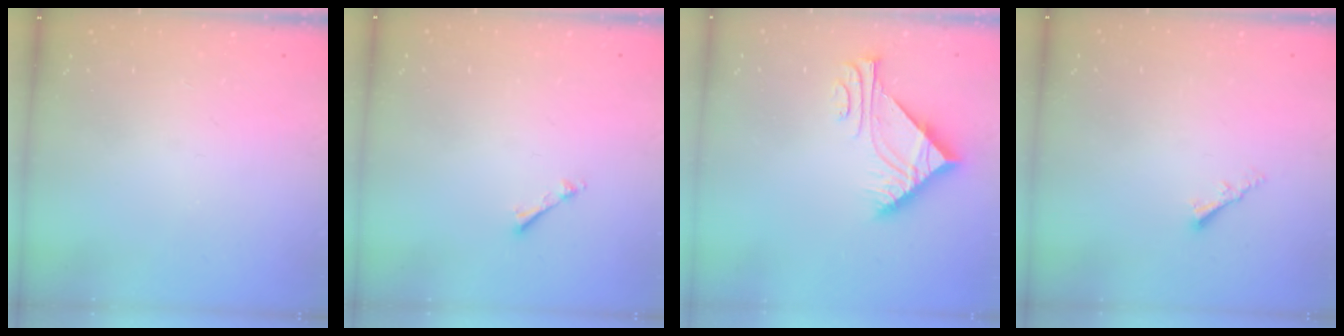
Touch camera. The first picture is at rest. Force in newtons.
{"total": 1.0, "press": 1.0, "slide": 0.2}
{"total": 9.4, "press": 9.4, "slide": 0.8}
{"total": 2.2, "press": 2.2, "slide": 0.4}